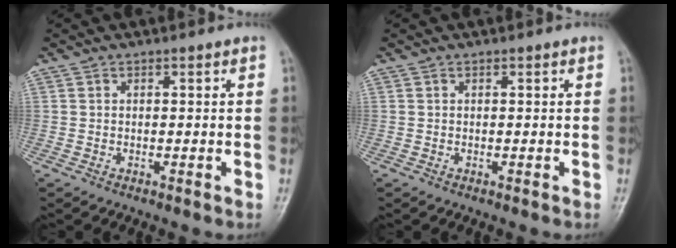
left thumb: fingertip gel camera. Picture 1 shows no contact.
{"total": 0.0}